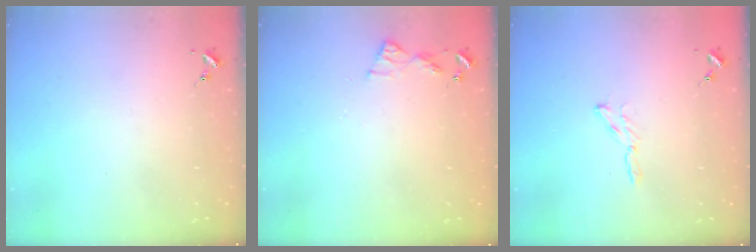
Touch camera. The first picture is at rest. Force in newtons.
{"total": 5.6, "press": 5.5, "slide": 0.5}
{"total": 2.9, "press": 2.9, "slide": 0.3}